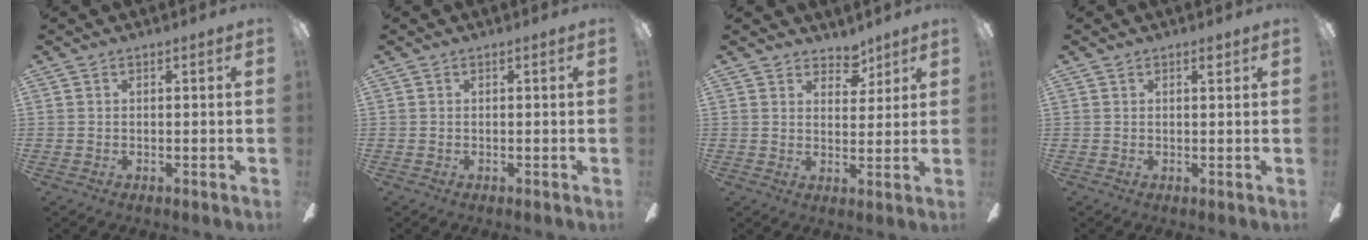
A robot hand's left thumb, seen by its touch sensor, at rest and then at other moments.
{"total": 0.0}
{"total": 5.3, "force": [4.2, 2.8, 1.4], "torque": [-0.009, -0.024, 0.074]}
{"total": 1.6, "force": [1.3, 0.6, 0.9], "torque": [-0.002, -0.006, 0.019]}